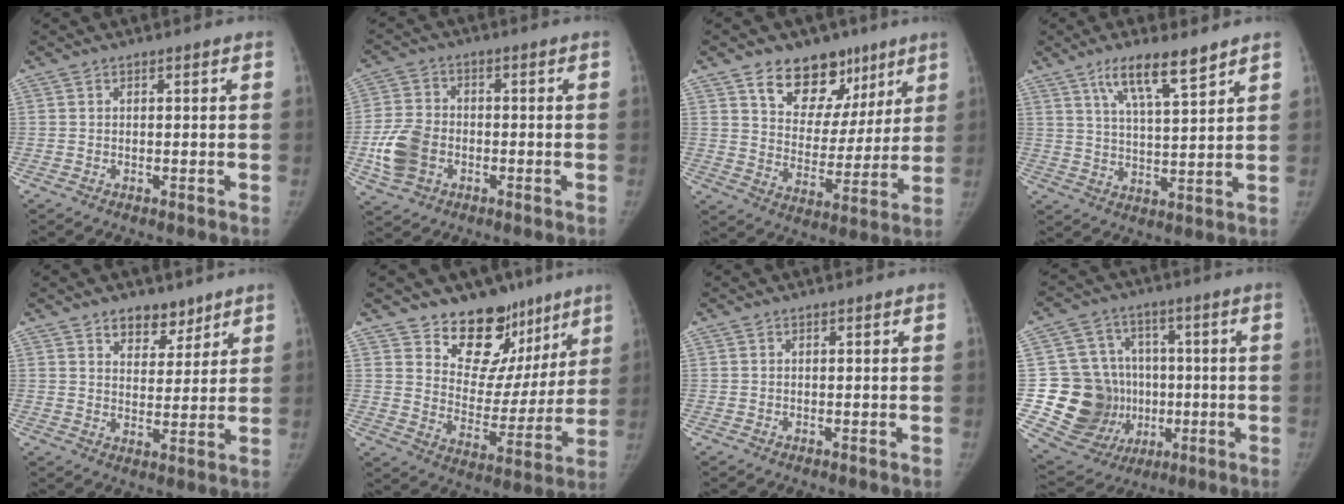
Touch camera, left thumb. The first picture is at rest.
{"total": 9.0, "force": [-2.4, 6.8, 5.4], "torque": [-0.106, 0.010, -0.047]}
{"total": 15.7, "force": [9.6, 10.4, 6.7], "torque": [-0.043, -0.039, 0.153]}
{"total": 9.6, "force": [6.5, 1.9, 6.8], "torque": [-0.112, -0.033, 0.118]}
{"total": 6.5, "force": [4.6, 3.8, 2.4], "torque": [-0.005, -0.031, 0.076]}
{"total": 16.6, "force": [11.8, 10.3, 5.3], "torque": [-0.012, -0.073, 0.179]}
{"total": 0.0}
{"total": 18.1, "force": [-1.9, 16.2, 7.8], "torque": [-0.098, 0.026, -0.004]}